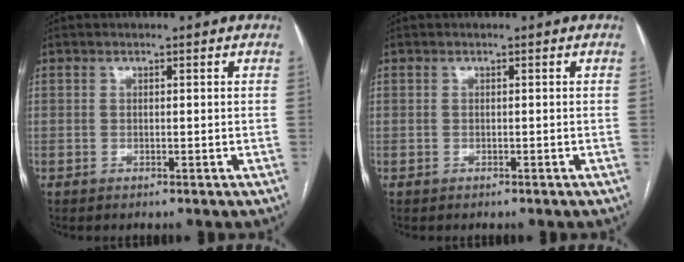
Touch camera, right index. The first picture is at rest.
{"total": 0.0}